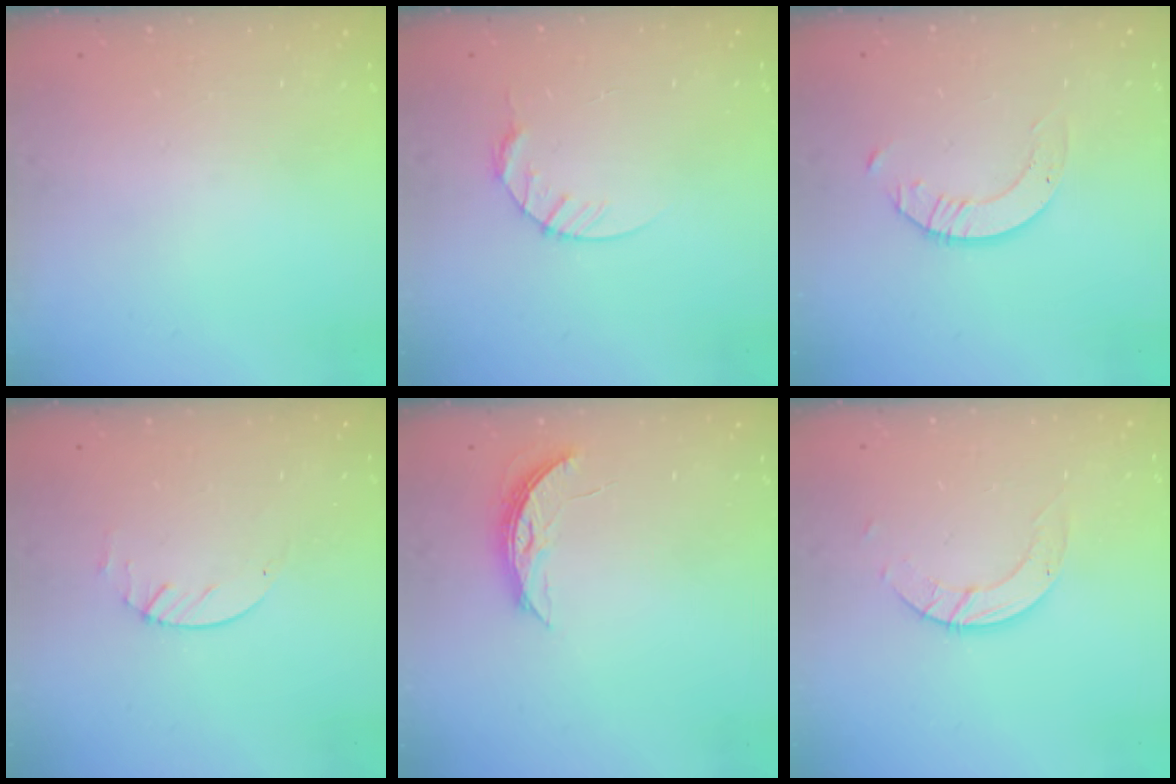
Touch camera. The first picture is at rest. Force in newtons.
{"total": 5.1, "press": 5.0, "slide": 0.6}
{"total": 2.1, "press": 2.1, "slide": 0.2}
{"total": 1.9, "press": 1.9, "slide": 0.3}
{"total": 4.6, "press": 4.5, "slide": 0.4}
{"total": 5.1, "press": 5.1, "slide": 0.2}